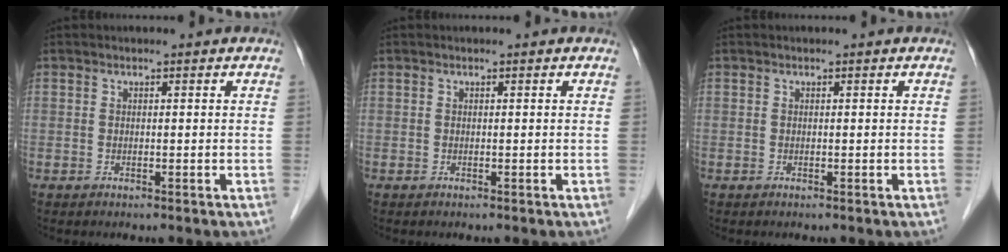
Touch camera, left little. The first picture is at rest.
{"total": 0.0}
{"total": 0.0}